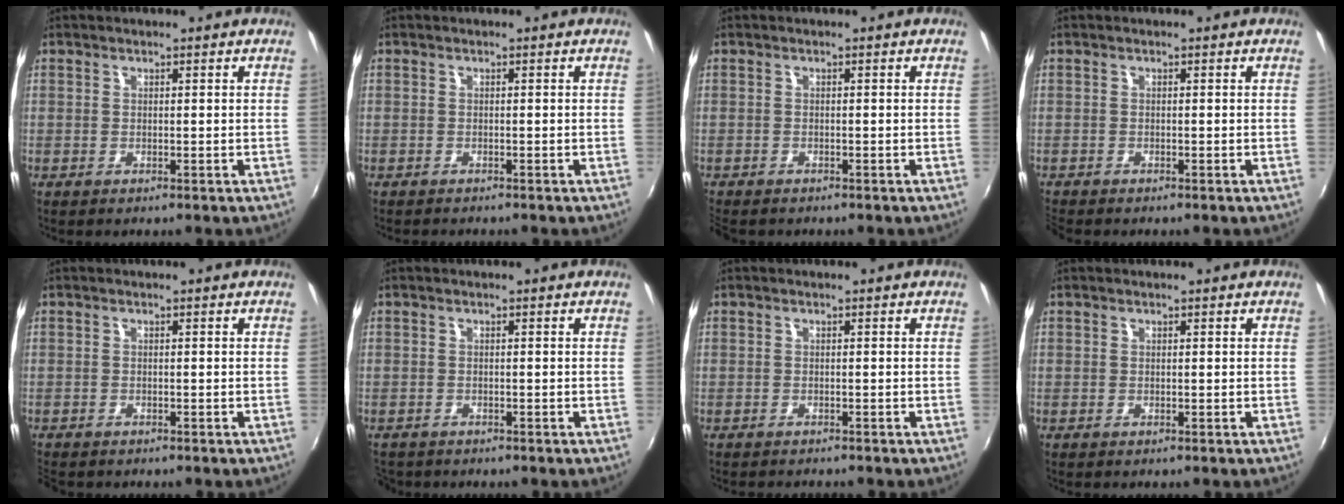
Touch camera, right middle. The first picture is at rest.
{"total": 1.2, "force": [-1.1, 0.1, 0.3], "torque": [-0.007, -0.006, -0.017]}
{"total": 2.3, "force": [-2.1, 0.8, 0.7], "torque": [-0.022, -0.014, -0.035]}
{"total": 1.6, "force": [-1.5, 0.4, 0.4], "torque": [-0.012, -0.012, -0.029]}
{"total": 2.0, "force": [-1.8, 0.6, 0.5], "torque": [-0.015, -0.013, -0.029]}
{"total": 3.3, "force": [-2.8, 1.6, 0.9], "torque": [-0.029, -0.015, -0.047]}
{"total": 1.7, "force": [-1.6, 0.1, 0.4], "torque": [-0.014, -0.010, -0.025]}
{"total": 0.0}